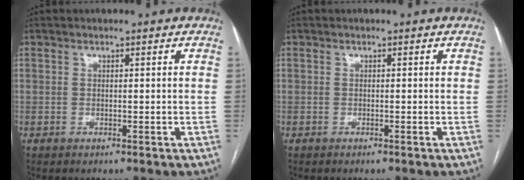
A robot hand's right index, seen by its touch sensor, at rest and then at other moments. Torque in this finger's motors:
{"motor_torque": [0.00, -0.03, -0.04, -0.04]}